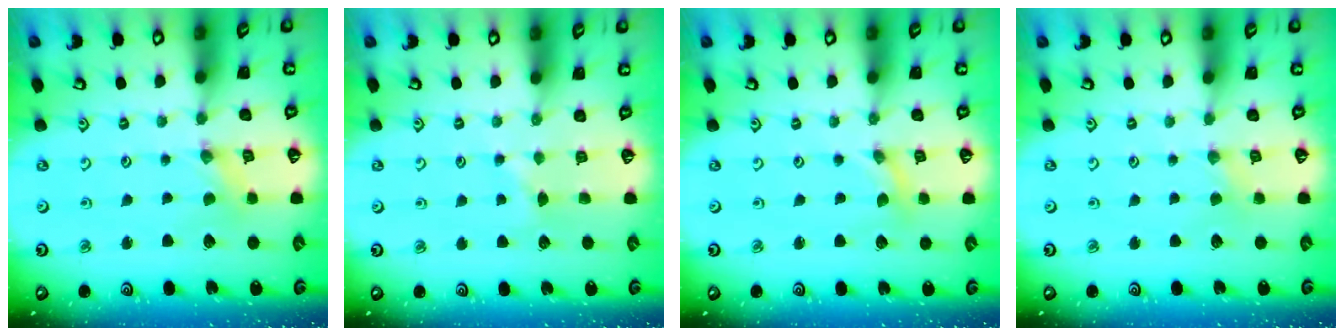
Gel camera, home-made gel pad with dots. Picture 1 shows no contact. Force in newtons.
{"total": 2.9, "press": 2.9, "slide": 0.4}
{"total": 0.0}
{"total": 0.8, "press": 0.8, "slide": 0.3}